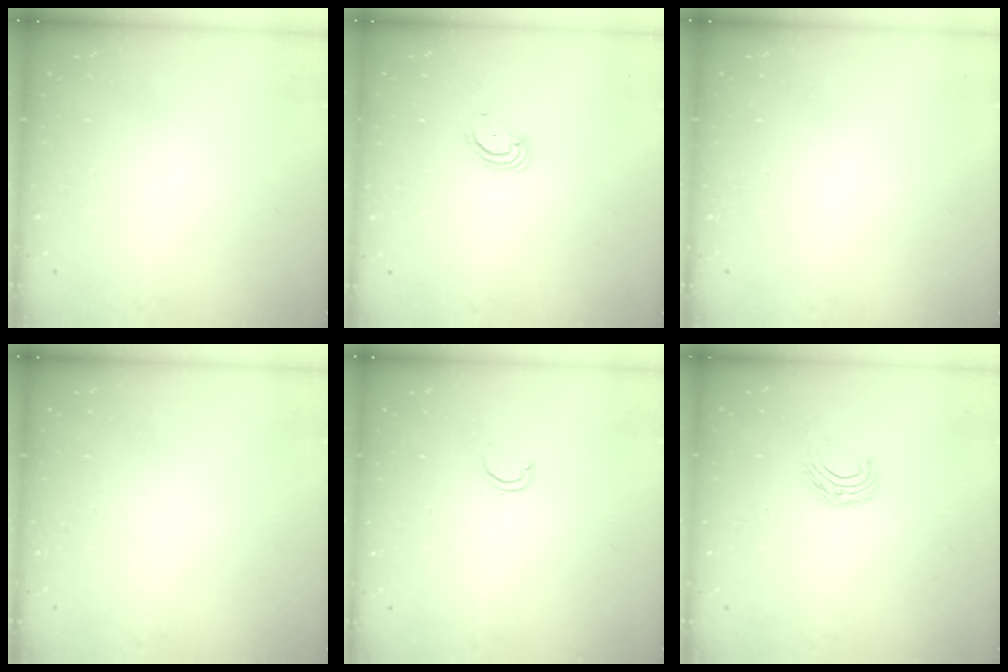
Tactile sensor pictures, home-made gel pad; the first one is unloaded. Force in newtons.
{"total": 3.5, "press": 3.5, "slide": 0.3}
{"total": 0.0}
{"total": 0.0}
{"total": 2.8, "press": 2.8, "slide": 0.2}
{"total": 6.2, "press": 6.2, "slide": 0.5}